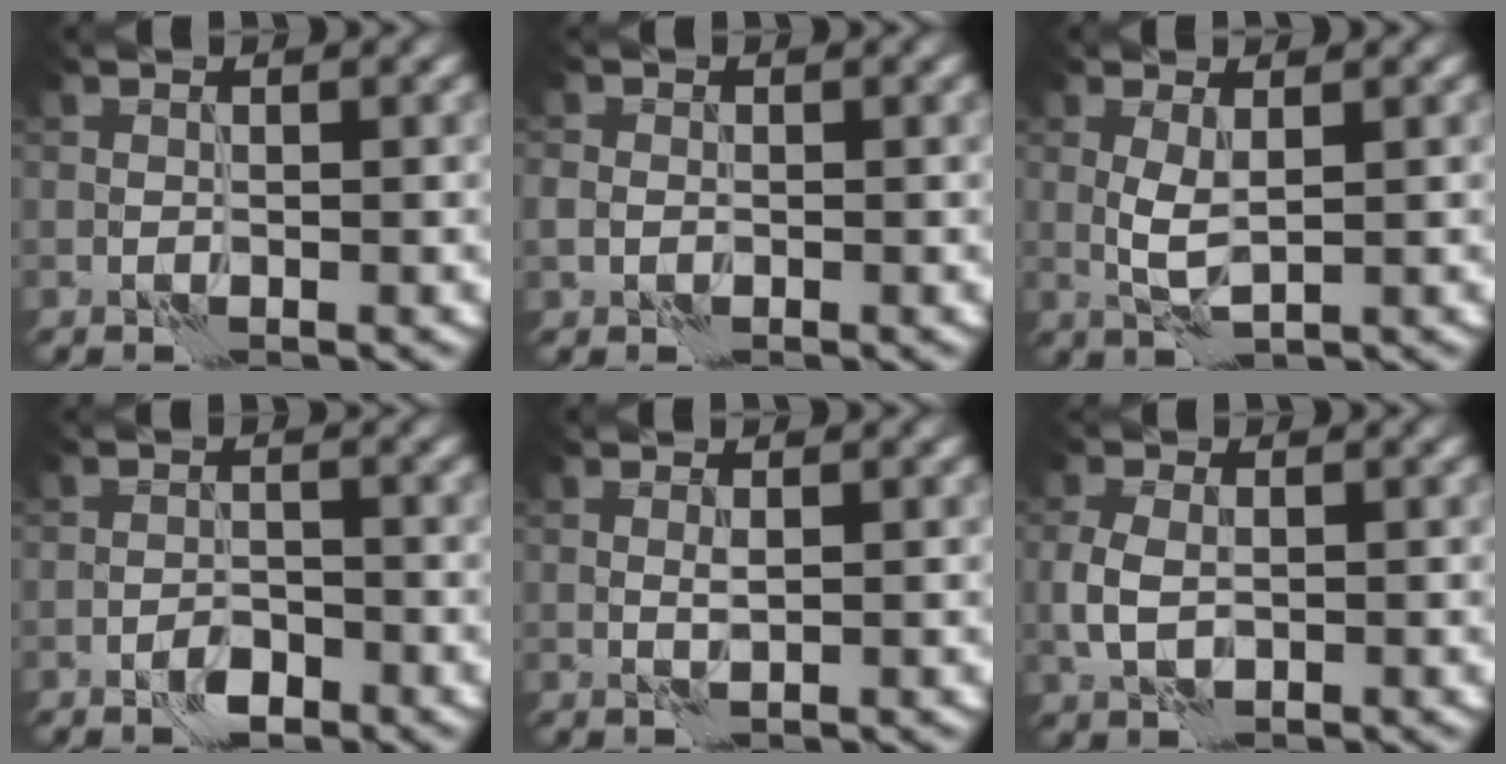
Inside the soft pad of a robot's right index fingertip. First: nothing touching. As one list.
[{"total": 1.2, "force": [-0.3, 1.0, 0.5], "torque": [-0.010, -0.002, -0.010]}, {"total": 2.1, "force": [0.6, 0.6, 2.0], "torque": [-0.048, 0.000, 0.012]}, {"total": 1.7, "force": [-1.2, 0.8, 1.0], "torque": [-0.014, 0.003, -0.023]}, {"total": 0.8, "force": [0.2, 0.0, 0.7], "torque": [-0.017, 0.001, 0.003]}, {"total": 2.8, "force": [-0.2, 1.8, 2.1], "torque": [-0.056, 0.000, -0.004]}]